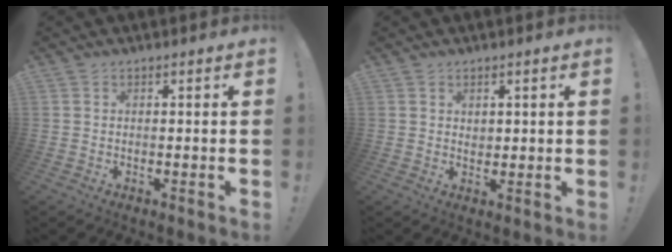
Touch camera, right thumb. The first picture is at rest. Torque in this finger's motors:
{"motor_torque": [0.00, -0.11, 0.07, 0.02, 0.09]}